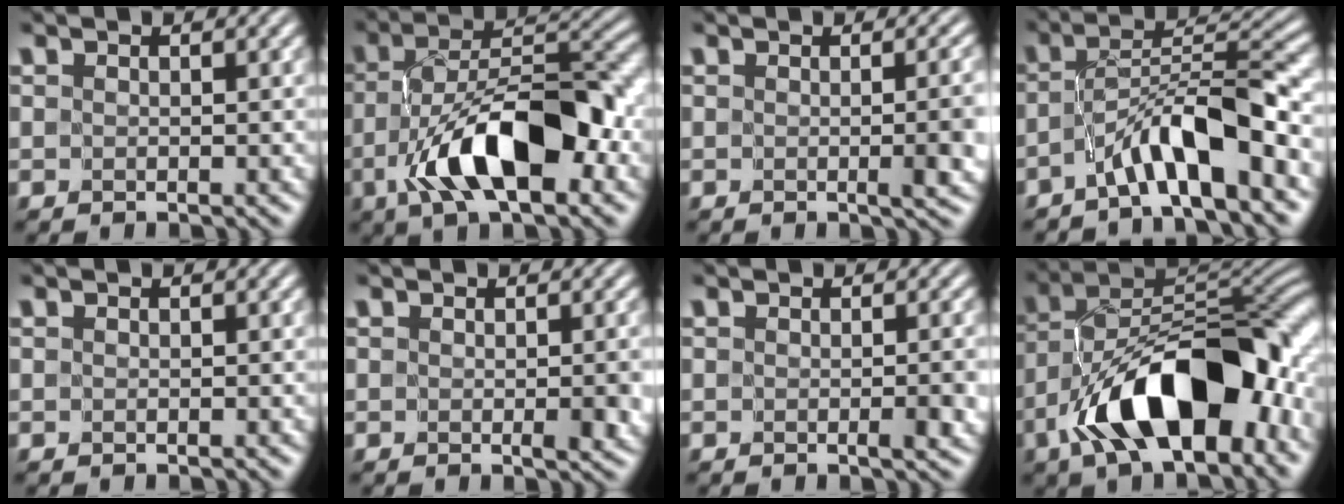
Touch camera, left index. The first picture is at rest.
{"total": 10.4, "force": [-4.1, 4.3, 8.5], "torque": [-0.150, 0.006, -0.071]}
{"total": 3.6, "force": [-0.4, 0.8, 3.5], "torque": [-0.036, -0.004, -0.003]}
{"total": 6.3, "force": [-3.7, 0.8, 5.1], "torque": [-0.089, 0.020, -0.062]}
{"total": 0.0}
{"total": 1.8, "force": [-0.3, 0.4, 1.8], "torque": [-0.023, -0.008, 0.000]}
{"total": 1.8, "force": [-0.5, 0.1, 1.7], "torque": [-0.024, -0.008, -0.004]}
{"total": 13.7, "force": [-6.4, 6.3, 10.3], "torque": [-0.152, 0.006, -0.109]}